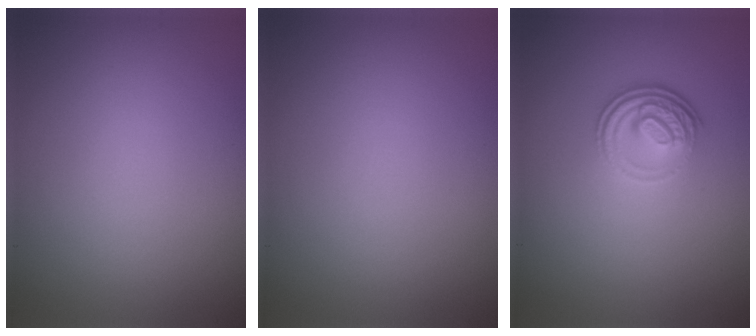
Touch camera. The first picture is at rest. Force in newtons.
{"total": 0.0}
{"total": 3.6, "press": 2.6, "slide": 2.5}